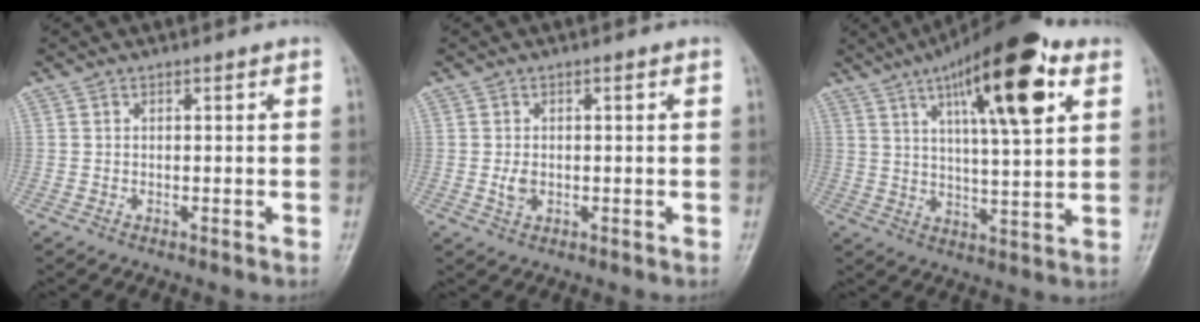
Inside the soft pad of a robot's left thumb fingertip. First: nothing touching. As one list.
[{"total": 2.2, "force": [-0.2, 1.5, 1.6], "torque": [-0.029, -0.001, -0.003]}, {"total": 19.5, "force": [8.9, 5.5, 16.4], "torque": [-0.230, -0.020, 0.136]}]